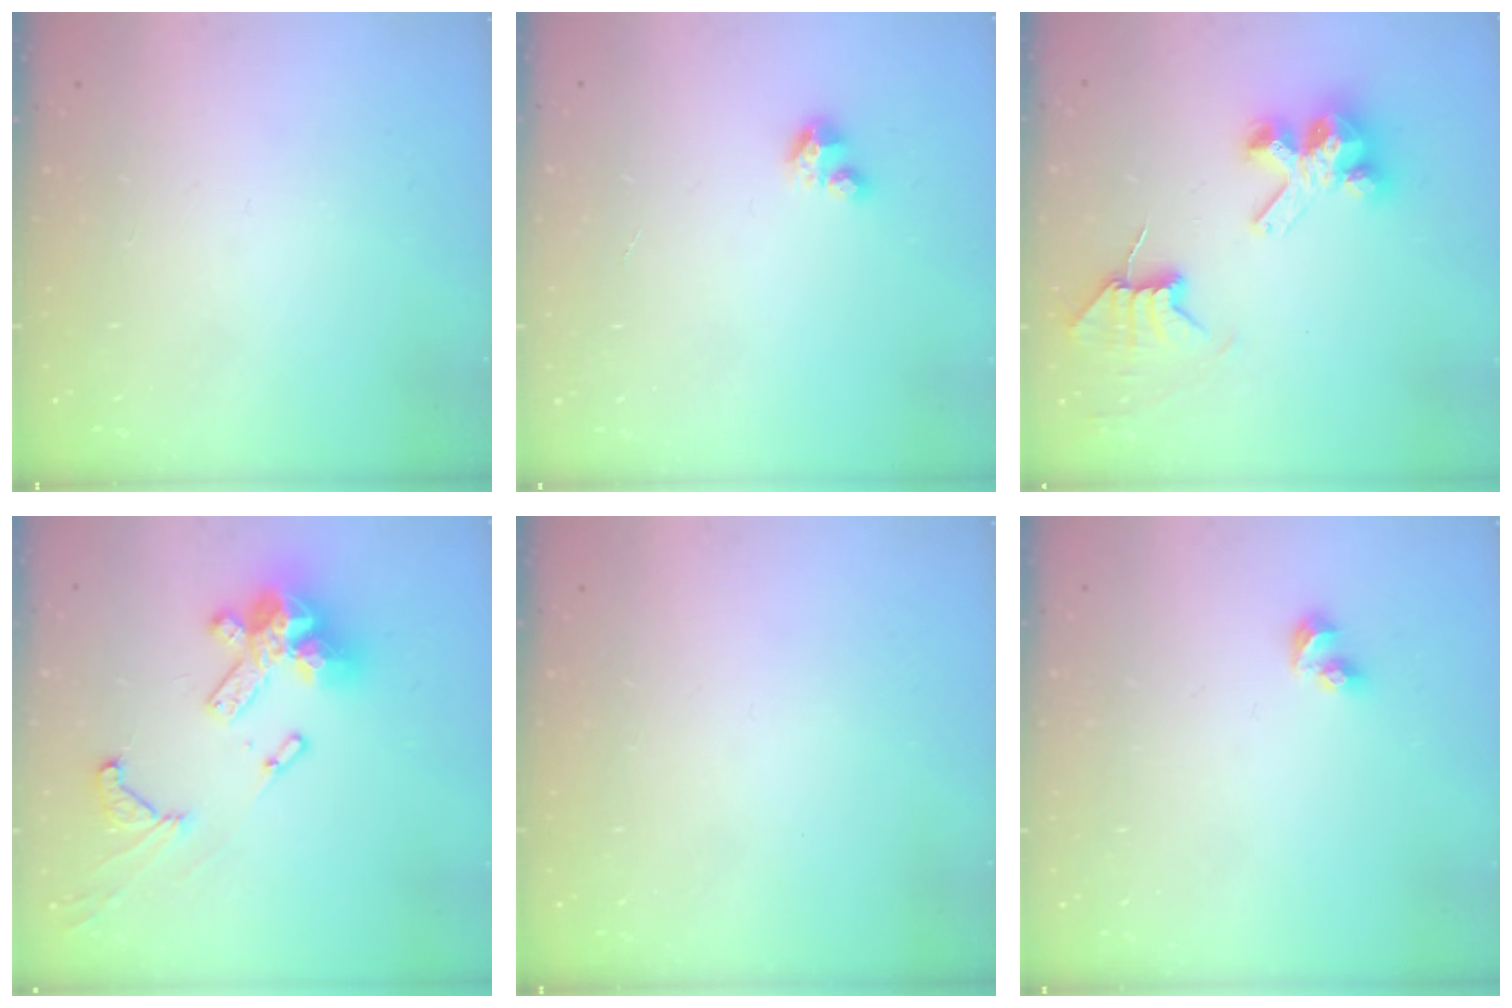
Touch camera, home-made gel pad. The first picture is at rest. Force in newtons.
{"total": 2.8, "press": 2.8, "slide": 0.2}
{"total": 7.8, "press": 7.7, "slide": 1.0}
{"total": 18.7, "press": 18.6, "slide": 1.9}
{"total": 0.0}
{"total": 3.7, "press": 3.7, "slide": 0.4}